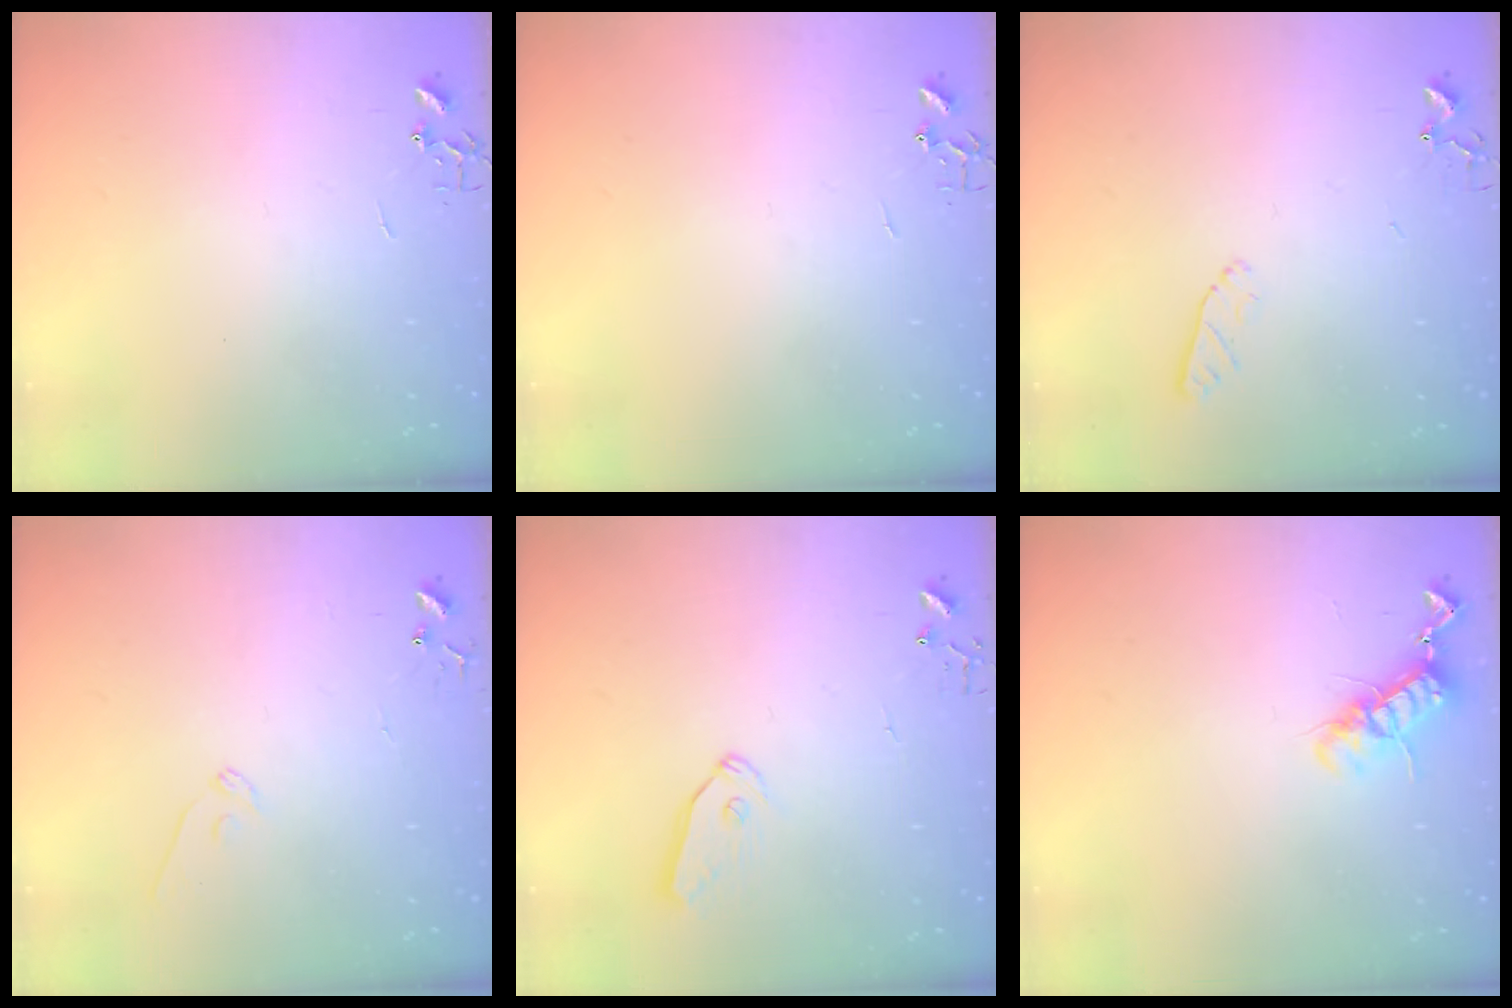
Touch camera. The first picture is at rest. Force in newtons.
{"total": 0.0}
{"total": 5.0, "press": 4.9, "slide": 0.9}
{"total": 8.1, "press": 8.0, "slide": 0.8}
{"total": 7.2, "press": 7.2, "slide": 0.4}
{"total": 11.1, "press": 11.1, "slide": 0.3}